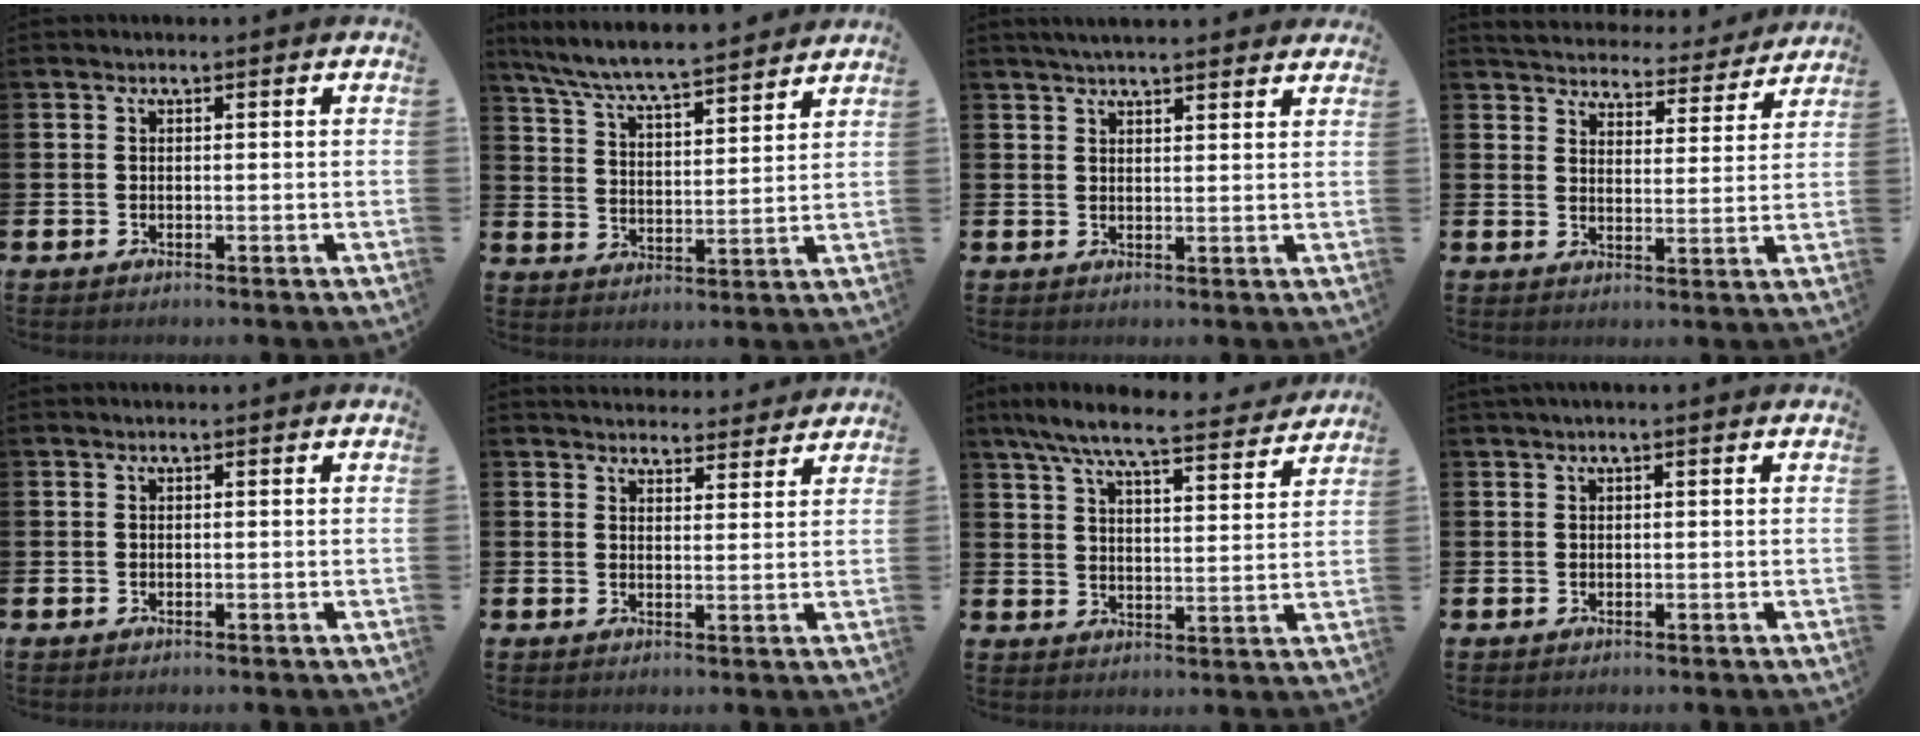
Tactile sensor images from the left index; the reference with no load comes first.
{"total": 7.2, "force": [6.9, 0.2, 2.0], "torque": [-0.072, -0.047, 0.121]}
{"total": 3.3, "force": [3.2, 0.3, 0.9], "torque": [-0.024, -0.008, 0.059]}
{"total": 5.0, "force": [4.9, 0.8, 0.0], "torque": [-0.009, -0.047, 0.080]}
{"total": 0.0}
{"total": 3.8, "force": [3.7, 0.8, 0.0], "torque": [0.007, -0.023, 0.065]}
{"total": 8.3, "force": [7.6, 1.0, 3.3], "torque": [-0.081, -0.047, 0.131]}
{"total": 0.6, "force": [0.2, 0.0, 0.5], "torque": [-0.010, 0.001, 0.003]}